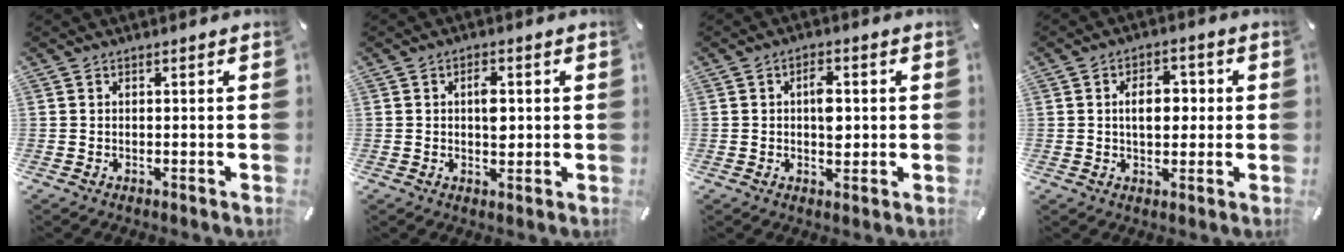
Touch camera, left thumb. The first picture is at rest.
{"total": 4.5, "force": [0.6, 2.6, 3.6], "torque": [-0.050, -0.002, 0.004]}
{"total": 5.8, "force": [0.3, 3.4, 4.7], "torque": [-0.058, -0.003, -0.001]}
{"total": 7.3, "force": [0.7, 4.8, 5.5], "torque": [-0.079, 0.002, 0.003]}